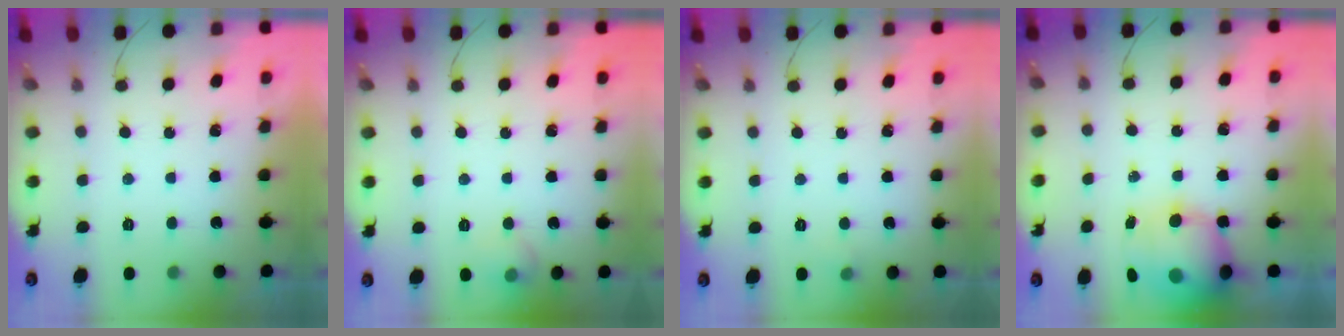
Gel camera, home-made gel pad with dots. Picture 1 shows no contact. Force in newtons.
{"total": 7.0, "press": 6.8, "slide": 1.9}
{"total": 3.1, "press": 2.9, "slide": 1.1}
{"total": 12.3, "press": 11.9, "slide": 3.1}